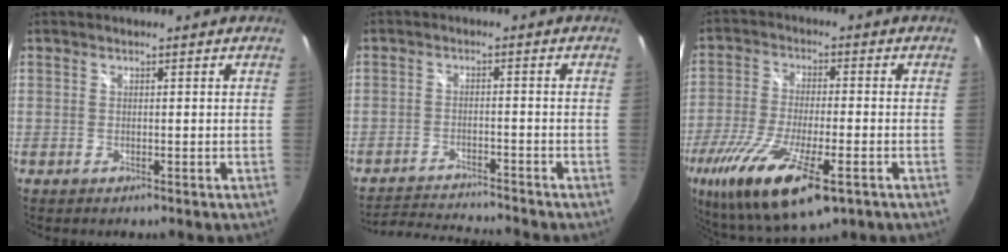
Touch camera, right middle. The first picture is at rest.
{"total": 8.9, "force": [-8.6, 0.2, 2.3], "torque": [-0.065, -0.004, -0.143]}
{"total": 21.2, "force": [-10.9, 6.9, 16.8], "torque": [-0.350, -0.074, -0.189]}